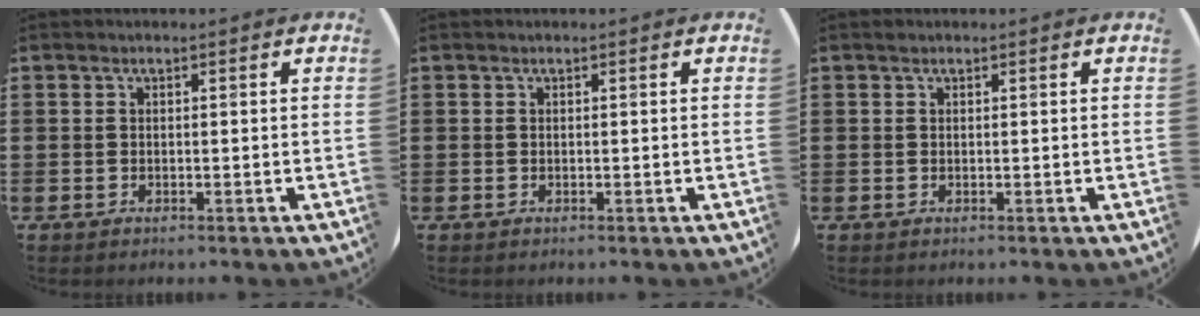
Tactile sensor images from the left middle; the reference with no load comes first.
{"total": 0.0}
{"total": 0.0}